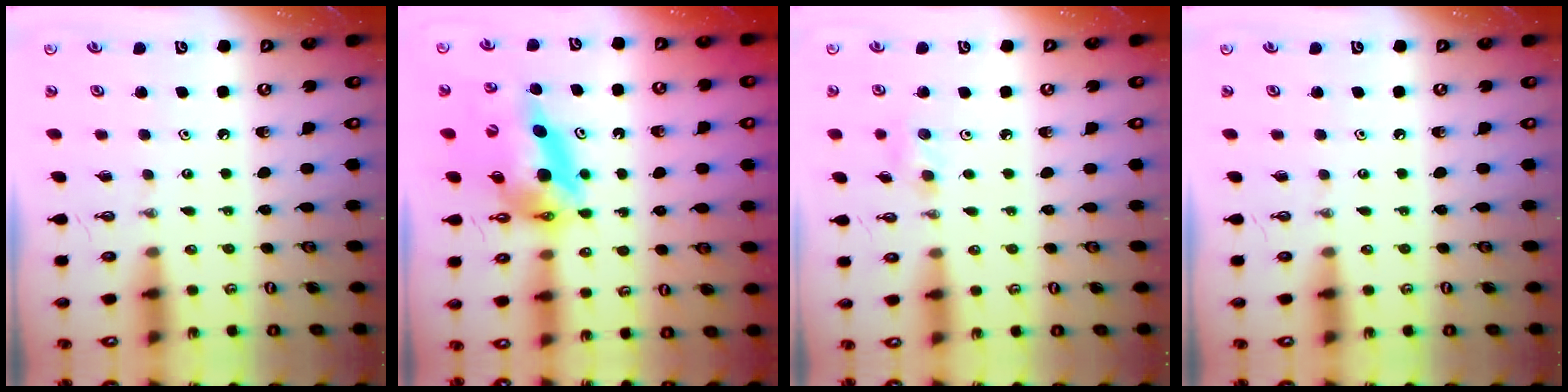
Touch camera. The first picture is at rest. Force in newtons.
{"total": 13.2, "press": 13.2, "slide": 1.3}
{"total": 8.8, "press": 4.8, "slide": 7.3}
{"total": 0.0}